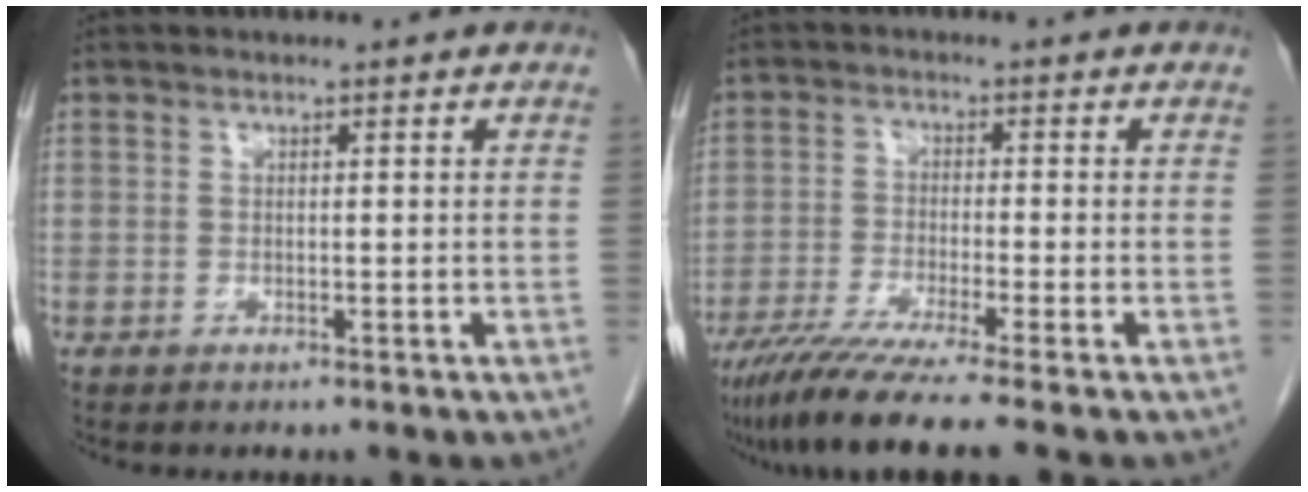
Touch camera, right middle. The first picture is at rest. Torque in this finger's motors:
{"motor_torque": [1.19, -0.95, 0.61, 0.14]}